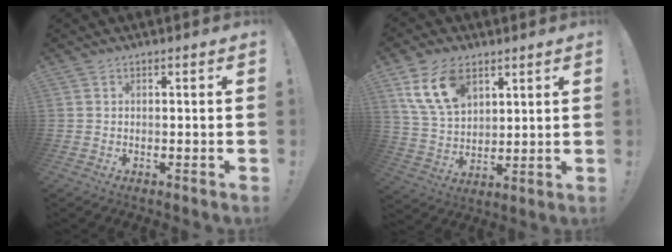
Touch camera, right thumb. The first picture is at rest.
{"total": 14.3, "force": [7.7, 8.8, 8.3], "torque": [-0.168, -0.015, 0.150]}